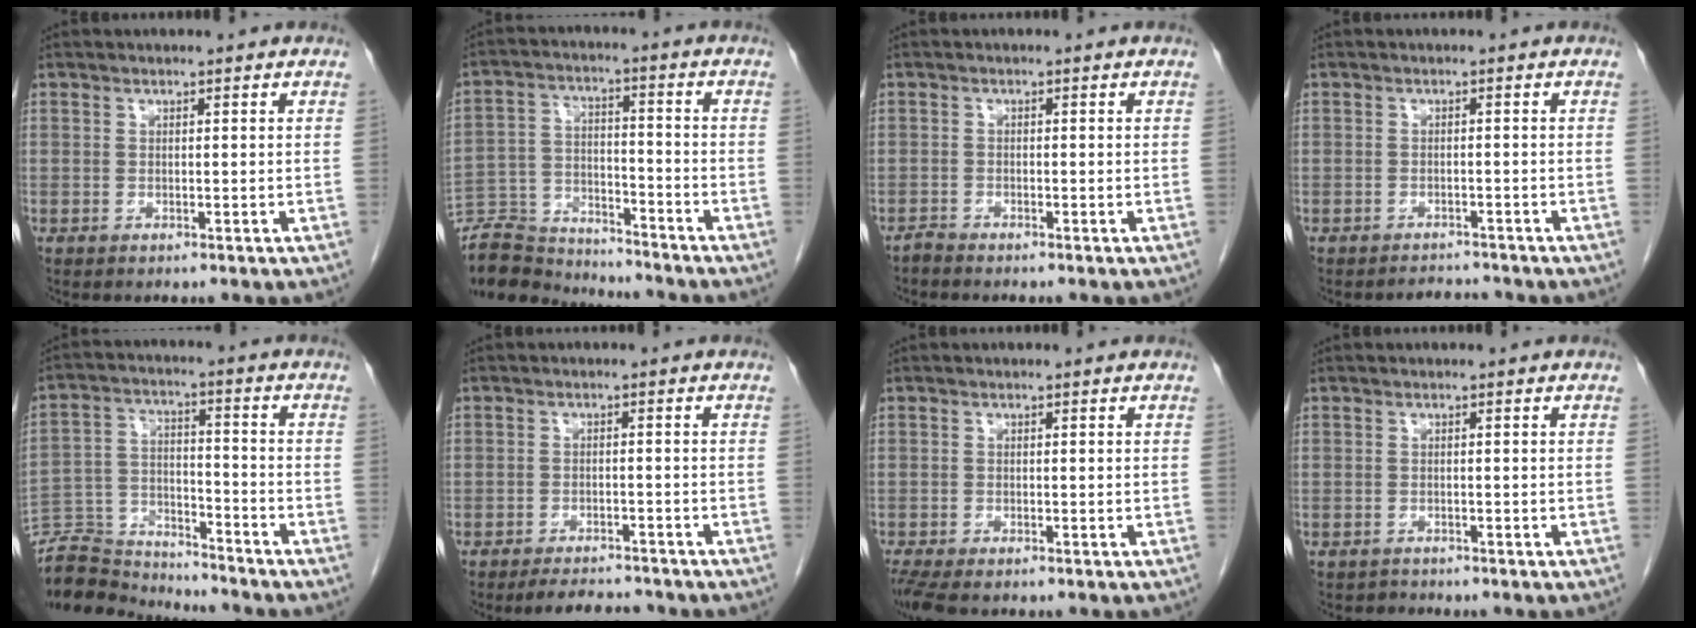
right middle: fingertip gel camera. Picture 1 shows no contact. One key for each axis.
{"total": 11.9, "fx": -11.5, "fy": 2.0, "fz": 2.0, "tx": -0.034, "ty": 0.013, "tz": -0.205}
{"total": 0.9, "fx": -0.9, "fy": -0.1, "fz": 0.0, "tx": 0.000, "ty": -0.003, "tz": -0.018}
{"total": 2.1, "fx": -2.0, "fy": 0.4, "fz": -0.3, "tx": 0.001, "ty": -0.009, "tz": -0.028}
{"total": 11.0, "fx": -10.9, "fy": 1.3, "fz": 0.7, "tx": -0.010, "ty": 0.017, "tz": -0.202}
{"total": 5.4, "fx": -5.1, "fy": 1.2, "fz": 1.5, "tx": -0.023, "ty": -0.010, "tz": -0.076}
{"total": 3.6, "fx": -2.9, "fy": 0.8, "fz": 2.1, "tx": -0.045, "ty": -0.012, "tz": -0.051}
{"total": 0.9, "fx": -0.8, "fy": 0.2, "fz": -0.4, "tx": 0.000, "ty": -0.004, "tz": -0.014}